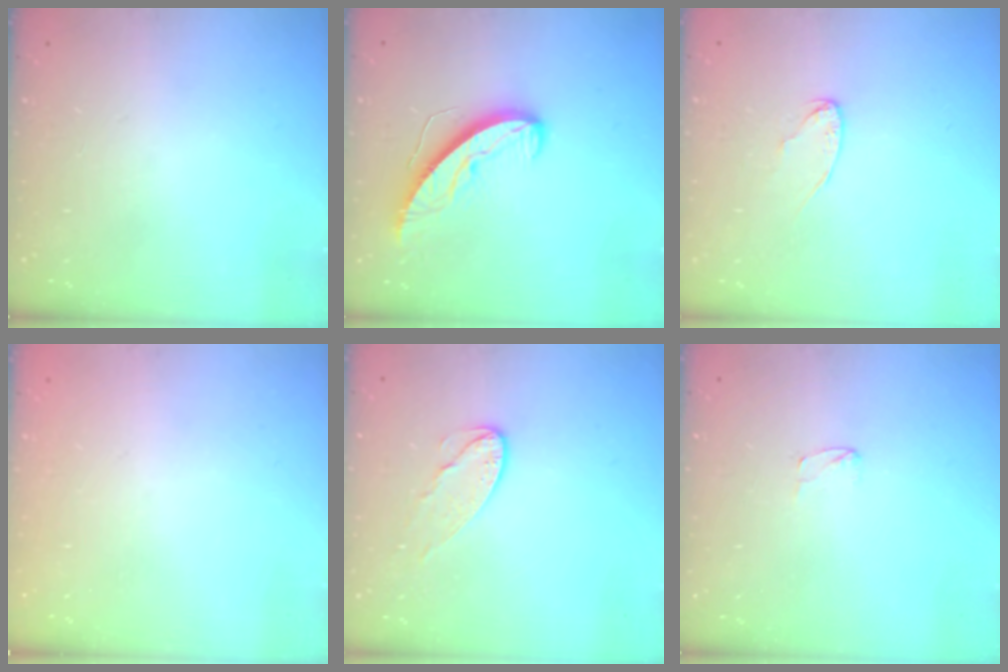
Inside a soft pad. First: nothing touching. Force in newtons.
{"total": 9.0, "press": 9.0, "slide": 0.1}
{"total": 3.9, "press": 3.9, "slide": 0.3}
{"total": 0.0}
{"total": 6.8, "press": 6.8, "slide": 0.2}
{"total": 3.7, "press": 3.7, "slide": 0.3}